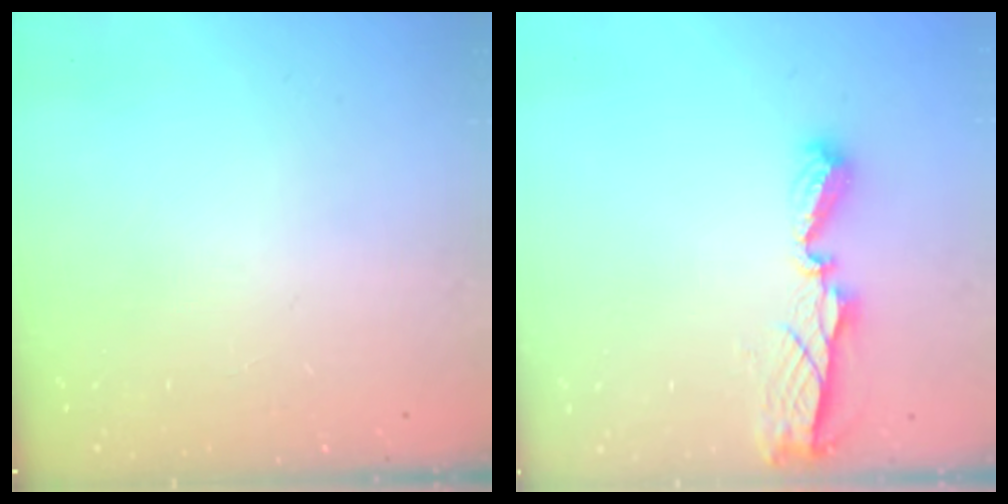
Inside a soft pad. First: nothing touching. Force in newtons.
{"total": 7.5, "press": 7.5, "slide": 0.5}